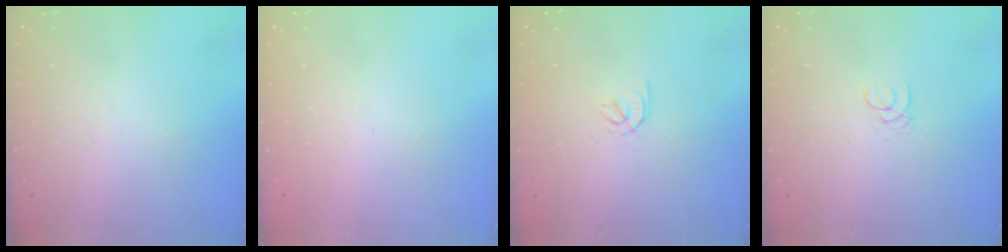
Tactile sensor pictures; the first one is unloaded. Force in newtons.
{"total": 1.0, "press": 0.9, "slide": 0.2}
{"total": 2.0, "press": 1.9, "slide": 0.6}
{"total": 1.0, "press": 1.0, "slide": 0.1}